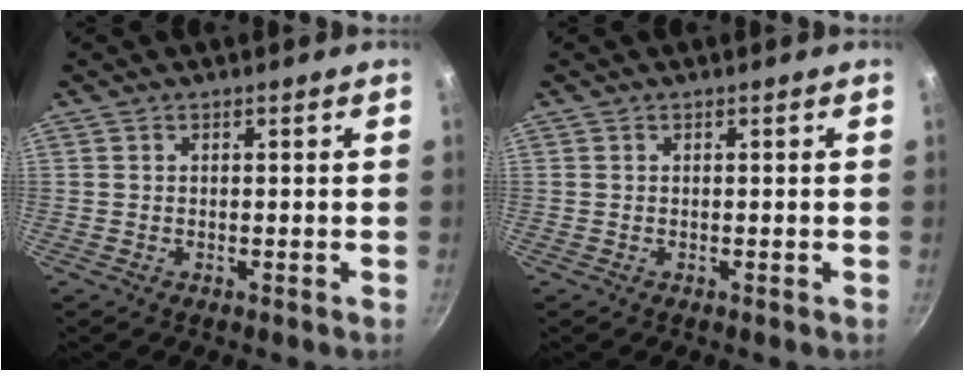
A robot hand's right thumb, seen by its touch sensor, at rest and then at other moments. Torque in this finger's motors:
{"motor_torque": [0.00, 0.00, 0.00, 0.00, 0.06]}